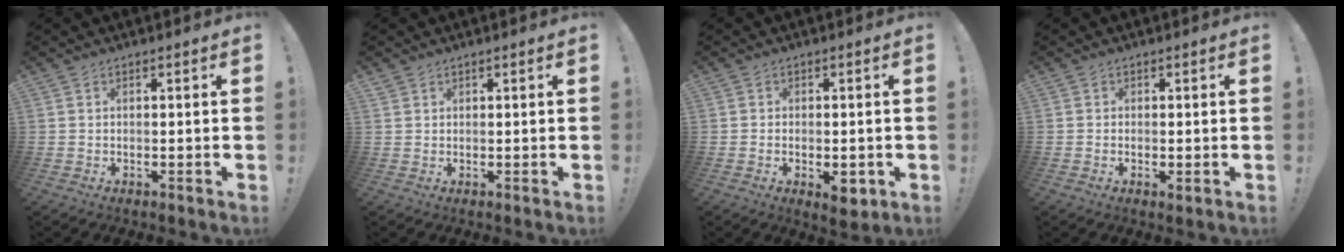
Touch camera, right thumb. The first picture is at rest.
{"total": 0.9, "force": [0.7, 0.5, 0.1], "torque": [-0.011, 0.002, 0.015]}
{"total": 5.0, "force": [-1.7, 2.5, 4.0], "torque": [-0.047, 0.006, -0.021]}
{"total": 1.1, "force": [0.0, 0.4, 1.0], "torque": [-0.024, 0.003, 0.003]}